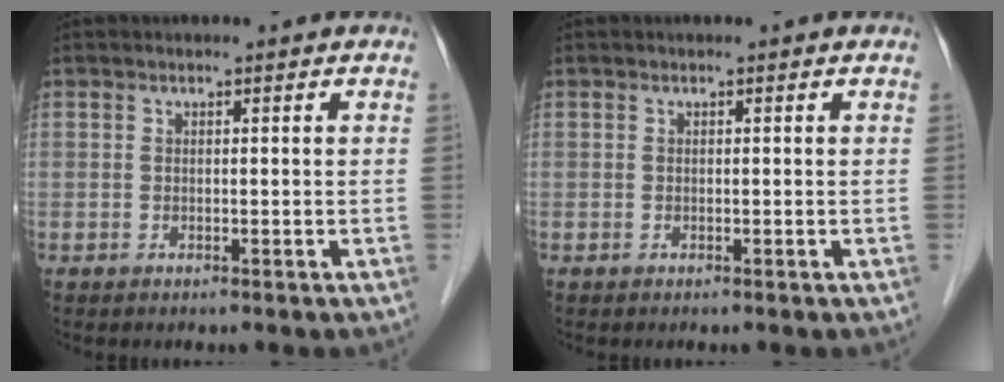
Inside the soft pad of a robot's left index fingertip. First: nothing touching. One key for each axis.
{"total": 0.0}